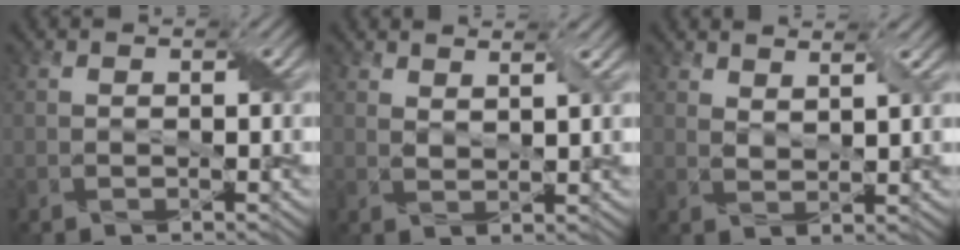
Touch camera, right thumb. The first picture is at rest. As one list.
[{"total": 2.3, "force": [1.8, 0.4, 1.5], "torque": [-0.028, -0.001, 0.037]}, {"total": 2.8, "force": [2.2, 0.6, 1.7], "torque": [-0.031, -0.002, 0.045]}]